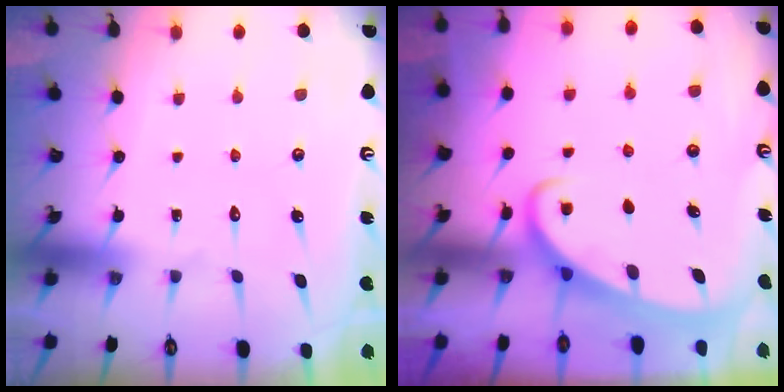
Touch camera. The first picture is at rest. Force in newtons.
{"total": 2.4, "press": 2.4, "slide": 0.4}